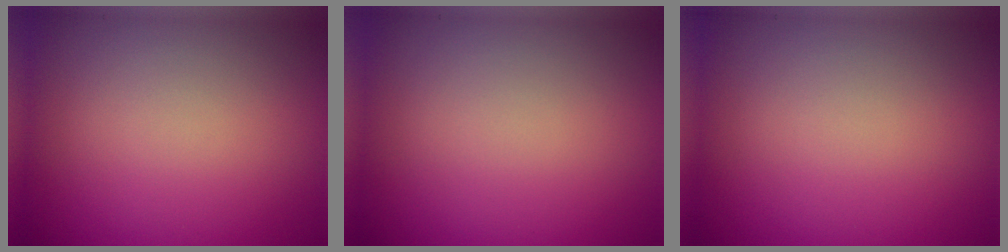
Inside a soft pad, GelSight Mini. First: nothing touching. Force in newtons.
{"total": 0.0}
{"total": 0.0}